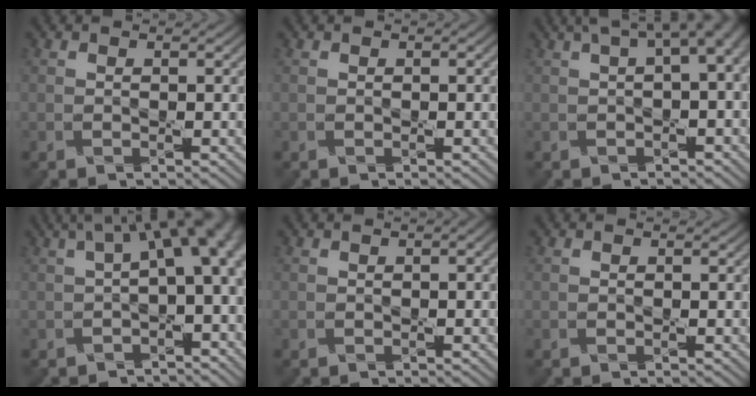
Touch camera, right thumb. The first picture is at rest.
{"total": 0.0}
{"total": 7.1, "force": [2.3, 2.2, 6.3], "torque": [-0.086, 0.026, 0.035]}
{"total": 9.3, "force": [1.3, 3.9, 8.3], "torque": [-0.113, 0.017, 0.023]}
{"total": 1.3, "force": [0.3, 0.4, 1.2], "torque": [-0.018, 0.002, 0.005]}
{"total": 0.0}